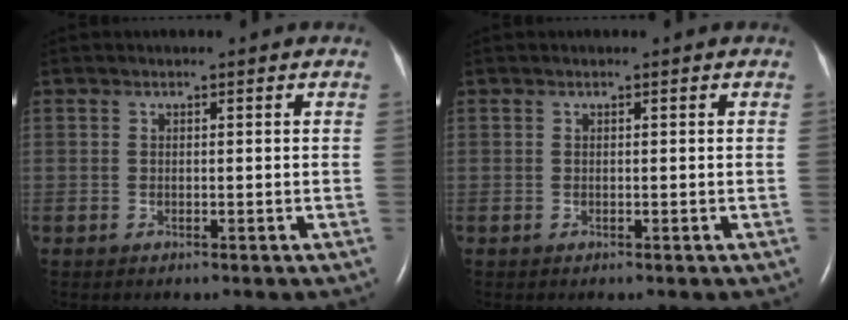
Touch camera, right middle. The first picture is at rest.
{"total": 0.0}